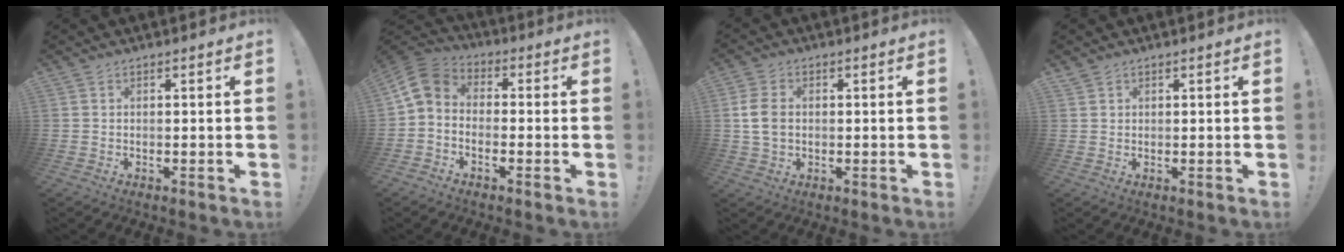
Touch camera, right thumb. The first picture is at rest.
{"total": 7.2, "force": [-1.5, 5.4, 4.5], "torque": [-0.089, 0.011, -0.025]}
{"total": 7.1, "force": [0.1, 5.1, 4.9], "torque": [-0.092, 0.005, 0.002]}
{"total": 1.0, "force": [0.9, 0.4, 0.3], "torque": [0.002, -0.005, 0.015]}